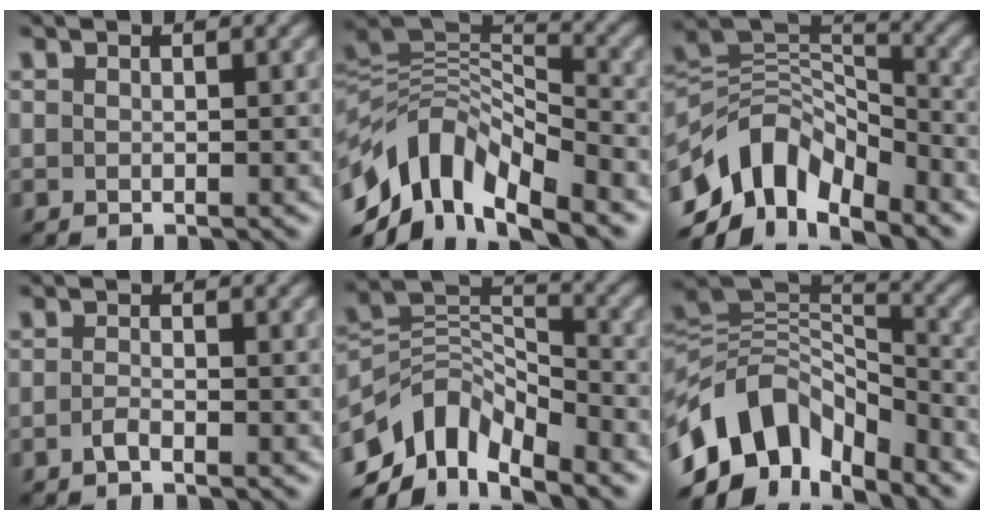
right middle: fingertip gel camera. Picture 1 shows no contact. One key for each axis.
{"total": 11.0, "fx": -5.6, "fy": 5.5, "fz": 7.7, "tx": -0.142, "ty": 0.019, "tz": -0.116}
{"total": 9.8, "fx": -5.9, "fy": 5.4, "fz": 5.6, "tx": -0.090, "ty": 0.007, "tz": -0.122}
{"total": 0.8, "fx": -0.5, "fy": 0.2, "fz": 0.7, "tx": -0.019, "ty": 0.003, "tz": -0.011}
{"total": 8.1, "fx": -5.4, "fy": 4.3, "fz": 4.3, "tx": -0.061, "ty": 0.001, "tz": -0.109}
{"total": 11.1, "fx": -5.7, "fy": 6.5, "fz": 7.1, "tx": -0.129, "ty": 0.019, "tz": -0.115}